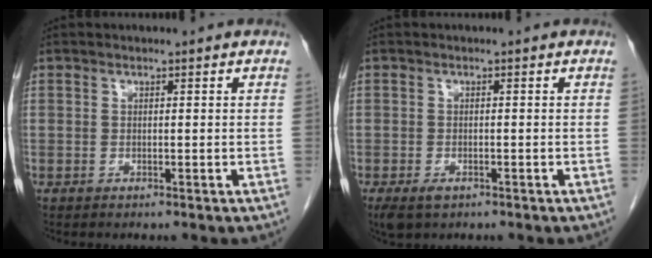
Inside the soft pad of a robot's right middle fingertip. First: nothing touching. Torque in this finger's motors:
{"motor_torque": [-0.56, -0.16, 0.02, 0.00]}